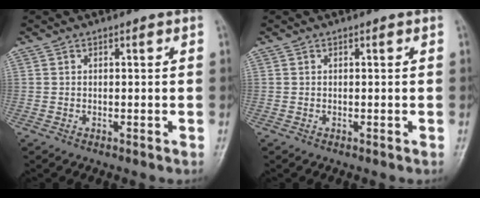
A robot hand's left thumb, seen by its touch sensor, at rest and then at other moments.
{"total": 0.0}